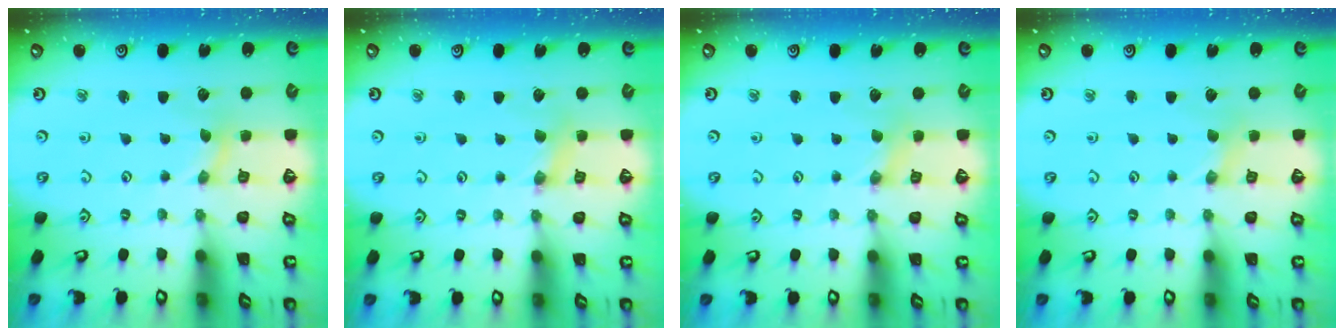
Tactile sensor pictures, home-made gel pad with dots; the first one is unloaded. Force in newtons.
{"total": 1.9, "press": 1.8, "slide": 0.3}
{"total": 0.0}
{"total": 0.0}